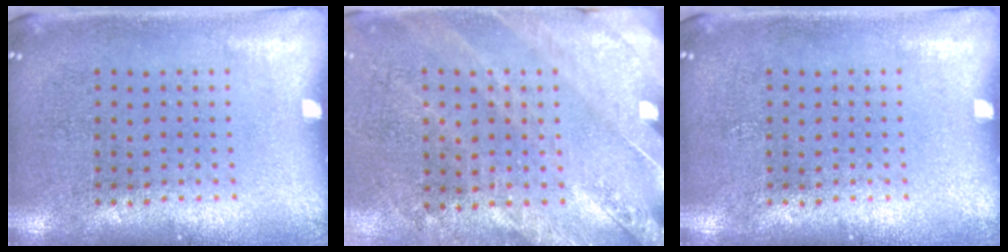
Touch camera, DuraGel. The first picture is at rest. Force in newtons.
{"total": 2.5, "press": 2.3, "slide": 1.0}
{"total": 0.0}